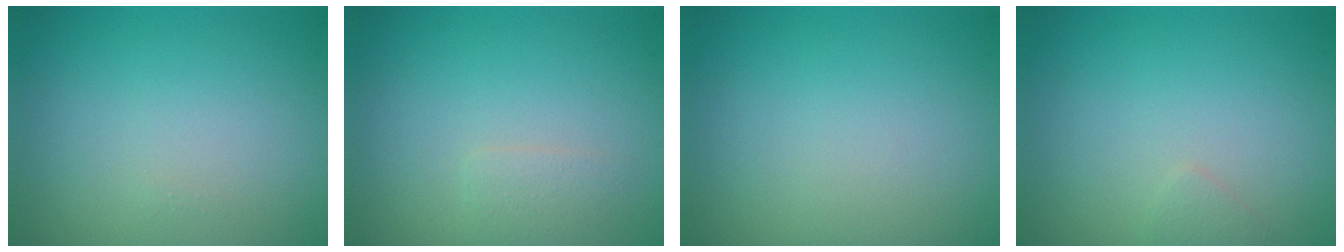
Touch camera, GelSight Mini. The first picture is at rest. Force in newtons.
{"total": 1.0, "press": 1.0, "slide": 0.0}
{"total": 0.0}
{"total": 0.7, "press": 0.7, "slide": 0.0}